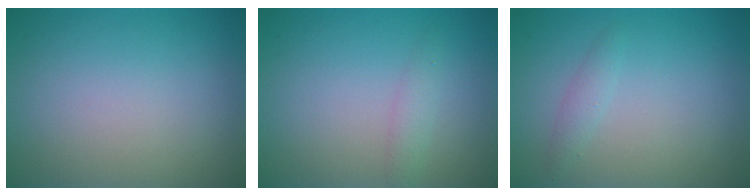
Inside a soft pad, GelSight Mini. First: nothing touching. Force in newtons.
{"total": 1.3, "press": 1.3, "slide": 0.0}
{"total": 1.1, "press": 1.1, "slide": 0.0}